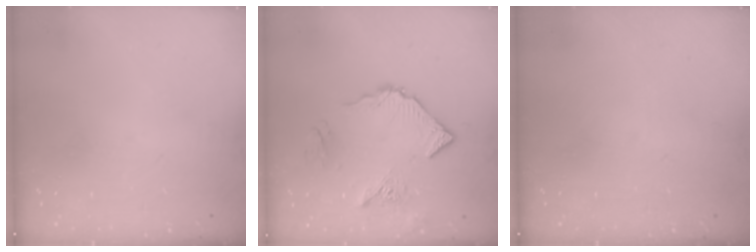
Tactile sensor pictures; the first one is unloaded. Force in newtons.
{"total": 9.6, "press": 9.6, "slide": 0.6}
{"total": 0.0}